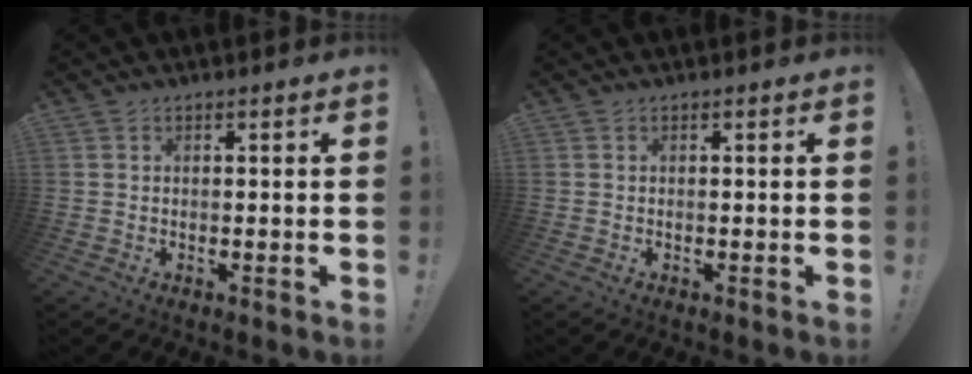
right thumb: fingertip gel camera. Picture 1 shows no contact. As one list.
[{"total": 0.0}]